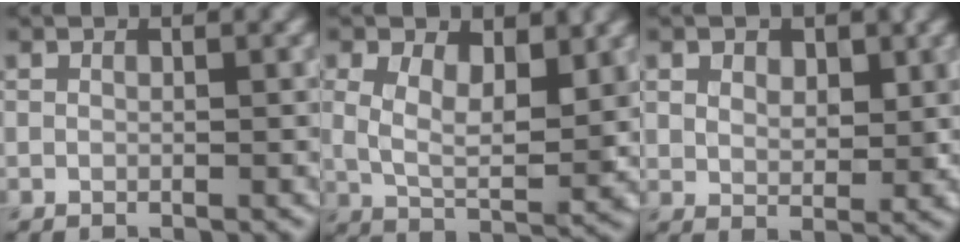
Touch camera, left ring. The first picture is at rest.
{"total": 6.0, "force": [1.9, 3.2, 4.7], "torque": [-0.091, -0.007, 0.035]}
{"total": 3.4, "force": [1.7, 2.3, 1.9], "torque": [-0.030, 0.002, 0.020]}